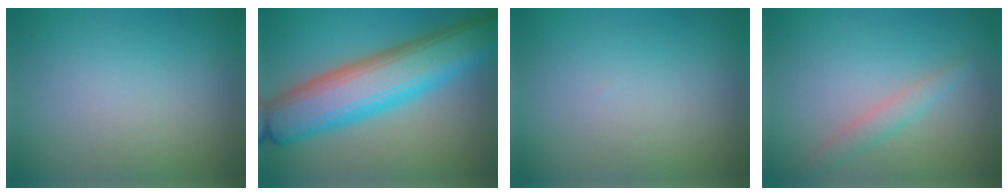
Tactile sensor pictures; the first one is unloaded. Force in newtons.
{"total": 10.0, "press": 10.0, "slide": 0.2}
{"total": 0.0}
{"total": 1.6, "press": 1.6, "slide": 0.0}